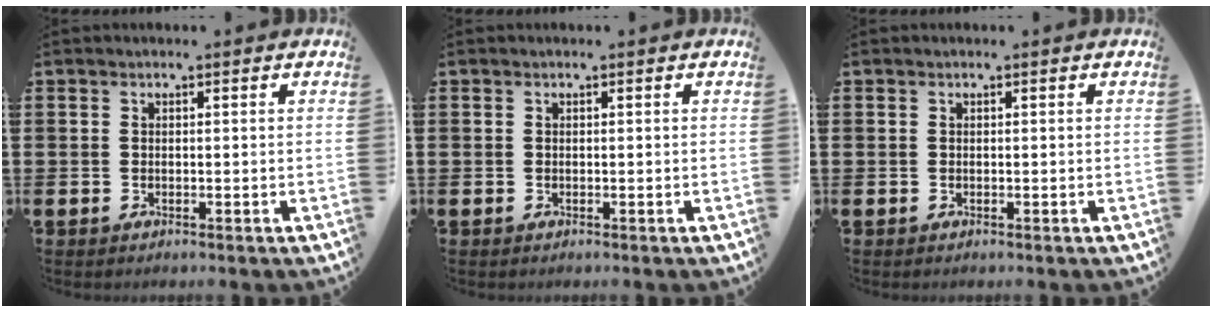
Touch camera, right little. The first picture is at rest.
{"total": 0.0}
{"total": 0.0}